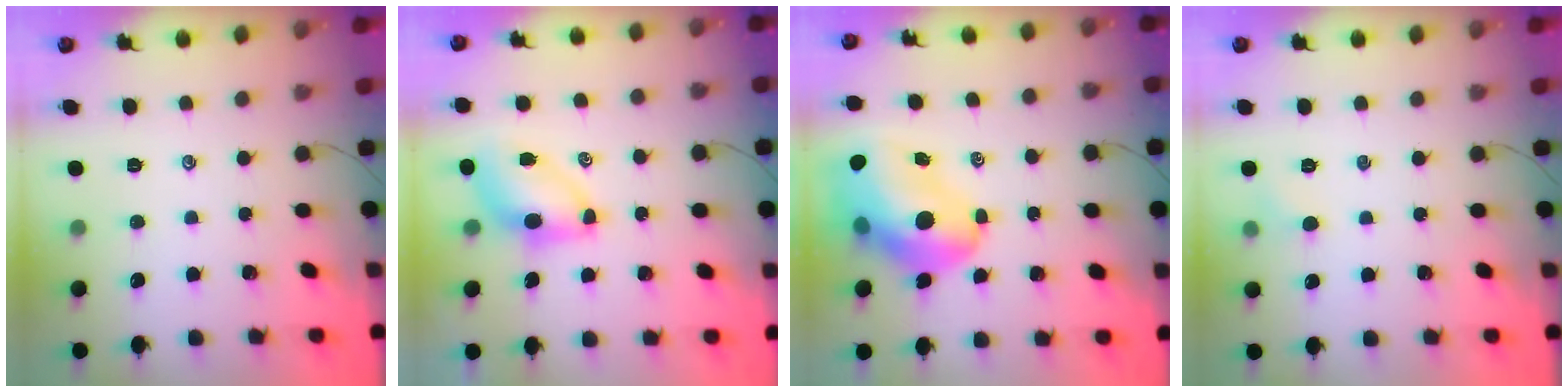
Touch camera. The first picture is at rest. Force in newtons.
{"total": 7.1, "press": 6.9, "slide": 1.3}
{"total": 16.8, "press": 16.1, "slide": 4.6}
{"total": 3.3, "press": 3.1, "slide": 1.0}